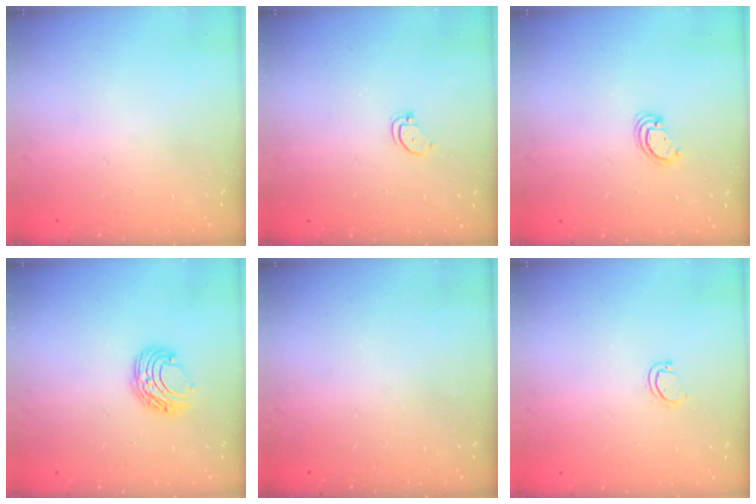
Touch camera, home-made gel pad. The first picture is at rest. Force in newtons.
{"total": 2.4, "press": 2.4, "slide": 0.2}
{"total": 2.3, "press": 2.3, "slide": 0.2}
{"total": 7.6, "press": 7.6, "slide": 0.6}
{"total": 0.0}
{"total": 4.6, "press": 4.4, "slide": 1.2}